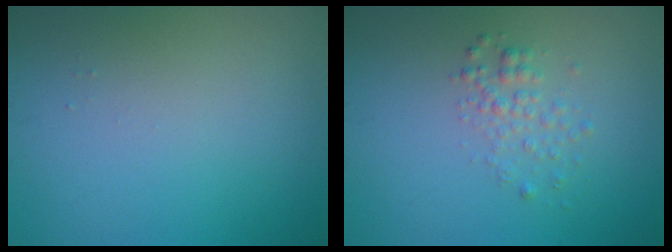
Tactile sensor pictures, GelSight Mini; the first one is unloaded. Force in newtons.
{"total": 1.7, "press": 1.7, "slide": 0.1}